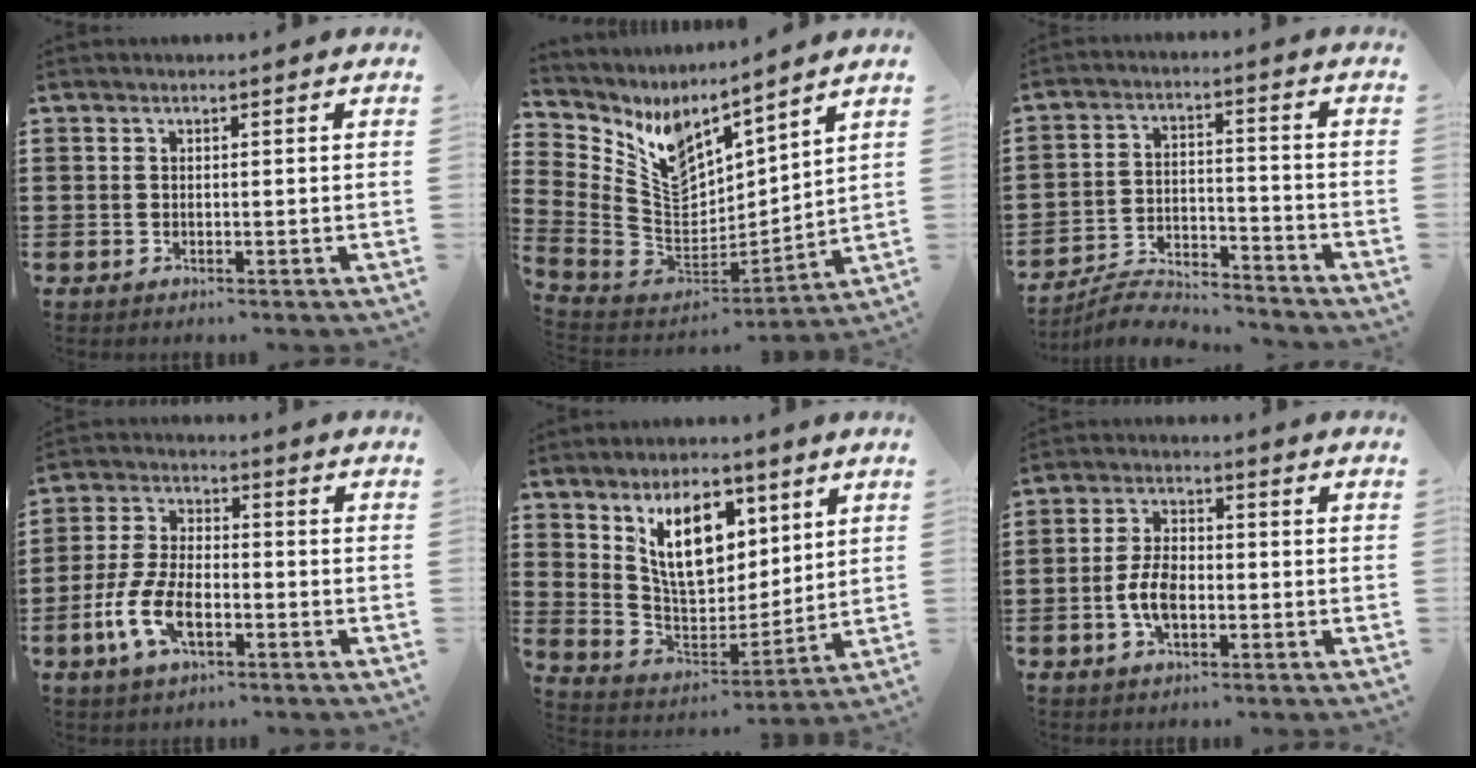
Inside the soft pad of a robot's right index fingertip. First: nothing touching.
{"total": 8.1, "force": [5.0, 4.6, 4.4], "torque": [-0.115, -0.038, 0.091]}
{"total": 5.5, "force": [-5.4, 0.5, 1.0], "torque": [-0.029, 0.006, -0.108]}
{"total": 8.1, "force": [-3.2, 3.8, 6.4], "torque": [-0.161, -0.008, -0.067]}
{"total": 11.9, "force": [6.1, 6.4, 8.0], "torque": [-0.153, -0.004, 0.114]}
{"total": 5.5, "force": [-1.2, 2.9, 4.6], "torque": [-0.108, 0.000, -0.029]}